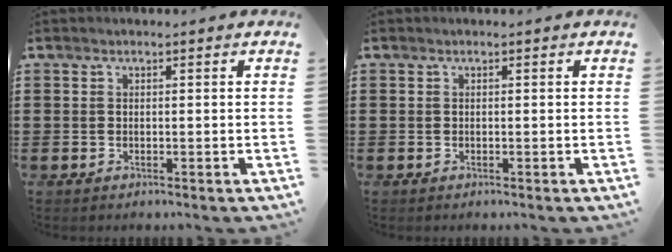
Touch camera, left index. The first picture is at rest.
{"total": 0.0}